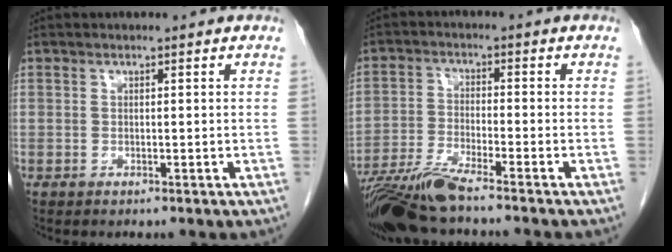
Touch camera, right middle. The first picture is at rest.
{"total": 8.5, "force": [-7.2, -0.9, 4.4], "torque": [-0.080, -0.026, -0.135]}